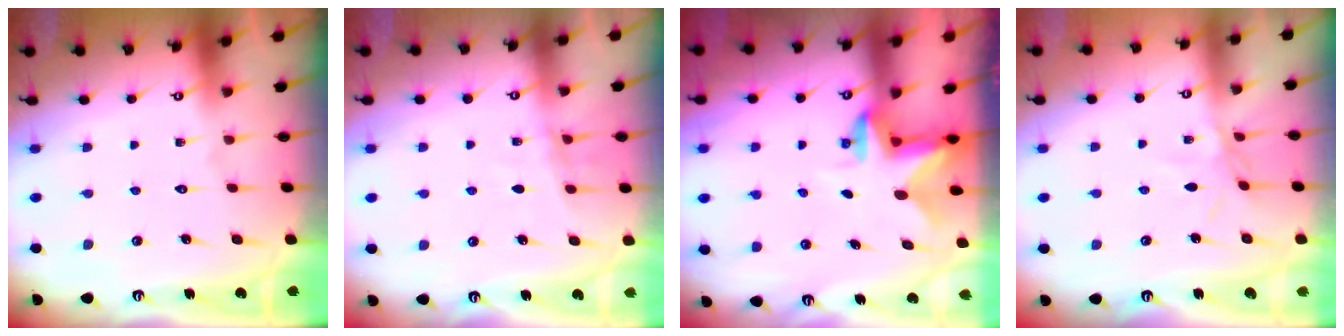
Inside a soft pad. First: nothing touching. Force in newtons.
{"total": 5.6, "press": 5.5, "slide": 1.3}
{"total": 2.4, "press": 2.4, "slide": 0.4}
{"total": 4.4, "press": 4.4, "slide": 0.5}